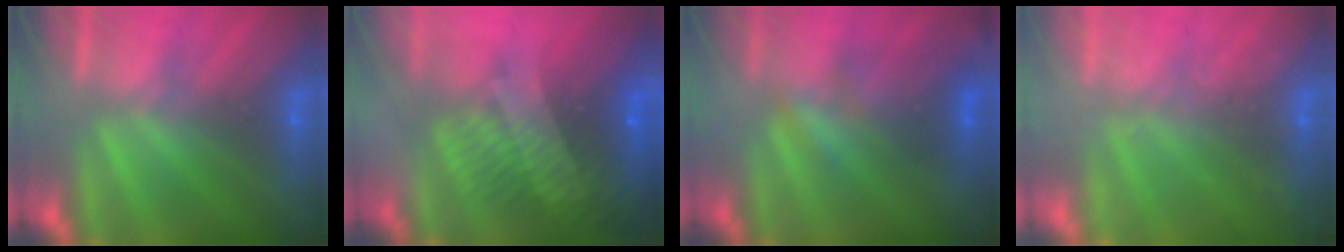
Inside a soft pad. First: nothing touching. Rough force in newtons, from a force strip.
{"total": 9.6}
{"total": 3.5}
{"total": 2.3}